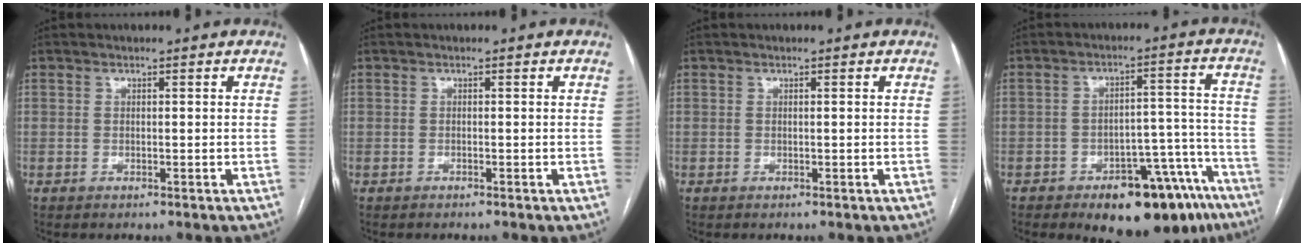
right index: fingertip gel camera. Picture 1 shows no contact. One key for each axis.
{"total": 0.0}
{"total": 0.0}
{"total": 16.6, "fx": -11.6, "fy": 6.7, "fz": 9.8, "tx": -0.056, "ty": 0.054, "tz": -0.157}